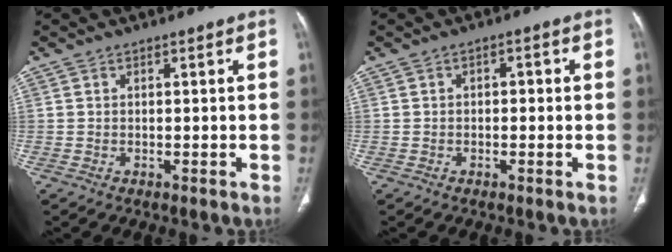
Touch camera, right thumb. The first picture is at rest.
{"total": 1.7, "force": [-0.1, 1.0, 1.3], "torque": [-0.008, 0.008, -0.007]}